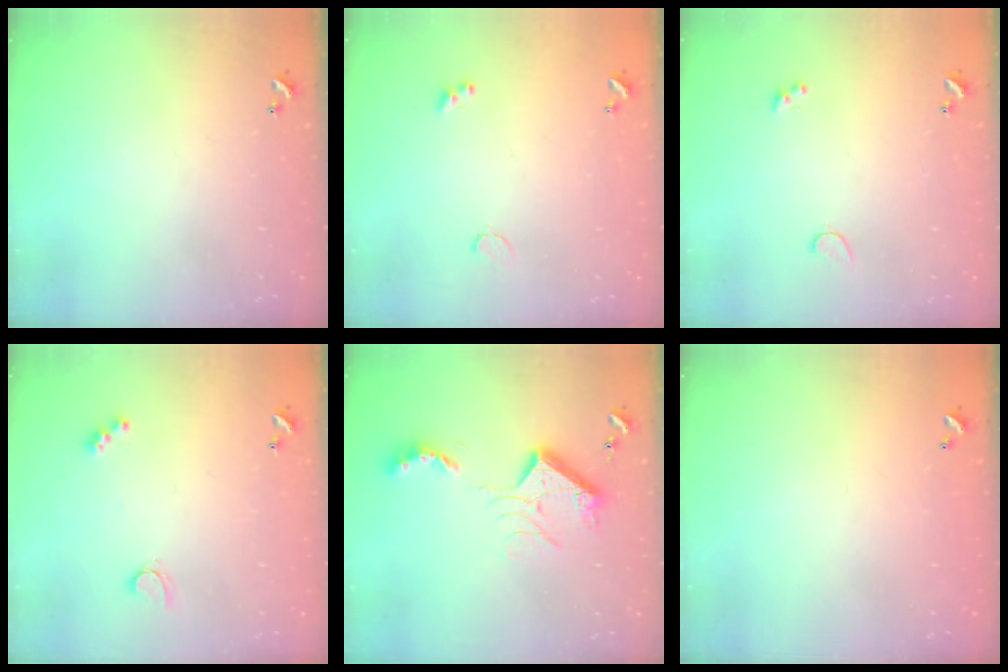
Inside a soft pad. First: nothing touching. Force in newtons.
{"total": 1.4, "press": 1.3, "slide": 0.5}
{"total": 1.3, "press": 1.0, "slide": 0.8}
{"total": 2.9, "press": 2.9, "slide": 0.5}
{"total": 13.7, "press": 13.6, "slide": 1.5}
{"total": 2.7, "press": 2.7, "slide": 0.1}